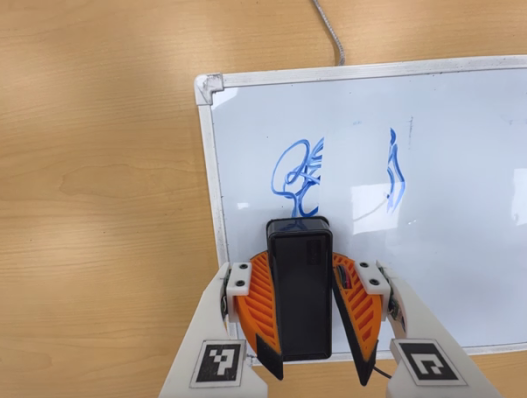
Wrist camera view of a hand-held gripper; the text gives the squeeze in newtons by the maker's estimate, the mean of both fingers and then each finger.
{"total": 9.3, "left": 9.9, "right": 8.8}